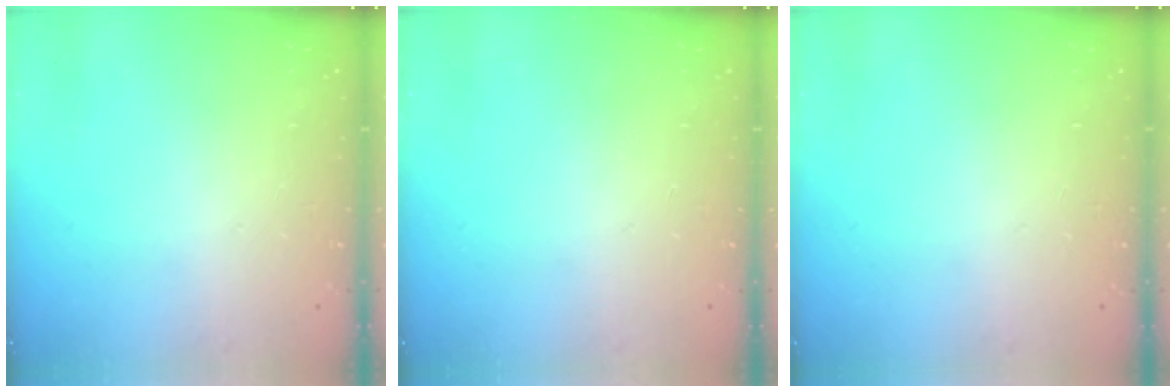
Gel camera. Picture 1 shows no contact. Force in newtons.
{"total": 0.0}
{"total": 0.0}